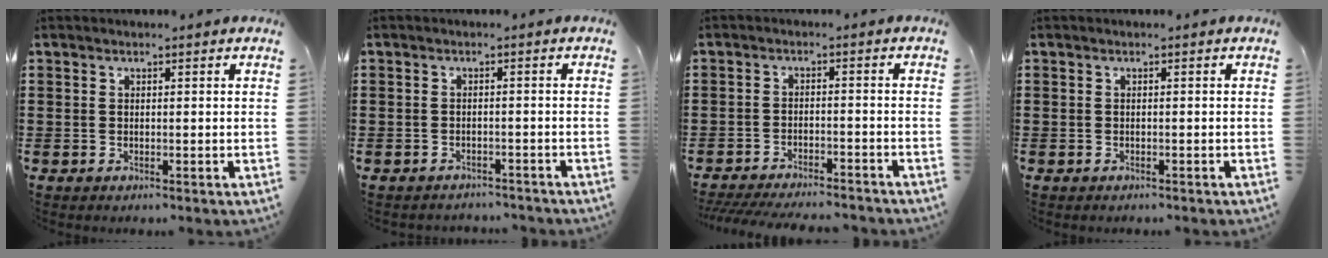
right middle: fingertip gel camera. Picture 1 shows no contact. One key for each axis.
{"total": 1.6, "fx": -1.6, "fy": 0.2, "fz": -0.2, "tx": -0.003, "ty": -0.001, "tz": -0.035}
{"total": 4.2, "fx": -4.1, "fy": 0.2, "fz": 0.9, "tx": -0.030, "ty": -0.007, "tz": -0.087}
{"total": 0.0}